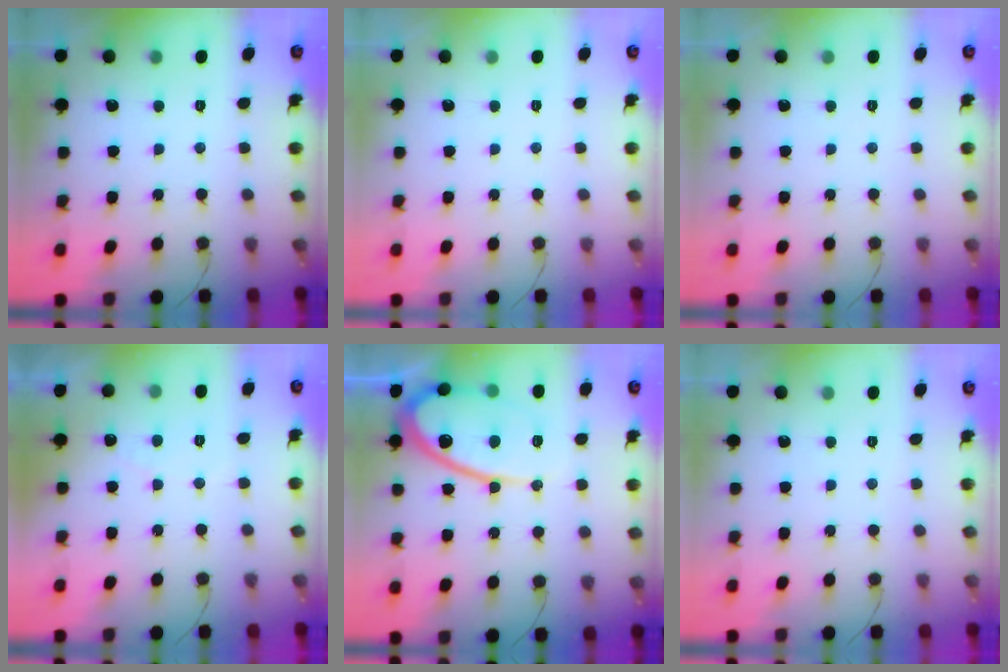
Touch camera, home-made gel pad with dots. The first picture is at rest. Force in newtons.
{"total": 0.0}
{"total": 0.0}
{"total": 2.3, "press": 2.3, "slide": 0.1}
{"total": 16.3, "press": 16.2, "slide": 1.4}
{"total": 0.0}